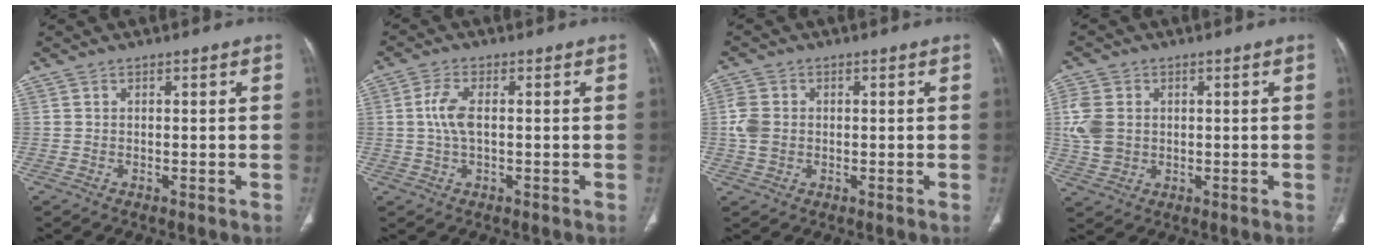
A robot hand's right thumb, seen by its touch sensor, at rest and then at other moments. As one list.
[{"total": 4.7, "force": [0.3, 2.0, 4.2], "torque": [-0.105, 0.005, 0.003]}, {"total": 4.5, "force": [0.0, 3.6, 2.7], "torque": [-0.062, 0.005, -0.001]}, {"total": 7.2, "force": [0.9, 5.7, 4.3], "torque": [-0.090, 0.000, 0.020]}]